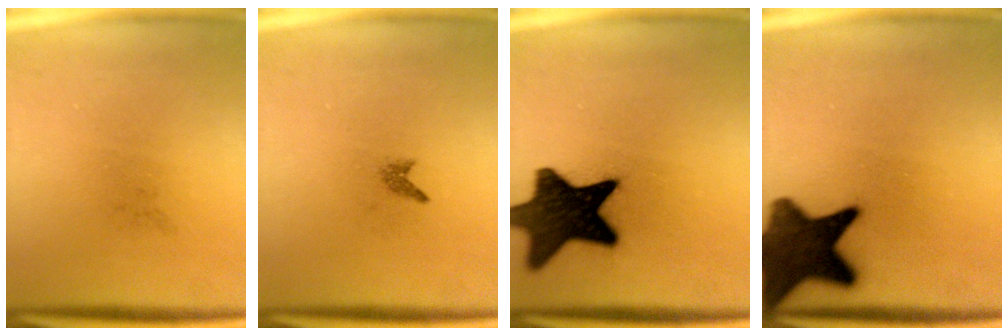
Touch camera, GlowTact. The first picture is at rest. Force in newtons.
{"total": 0.7}
{"total": 15.9}
{"total": 14.4}